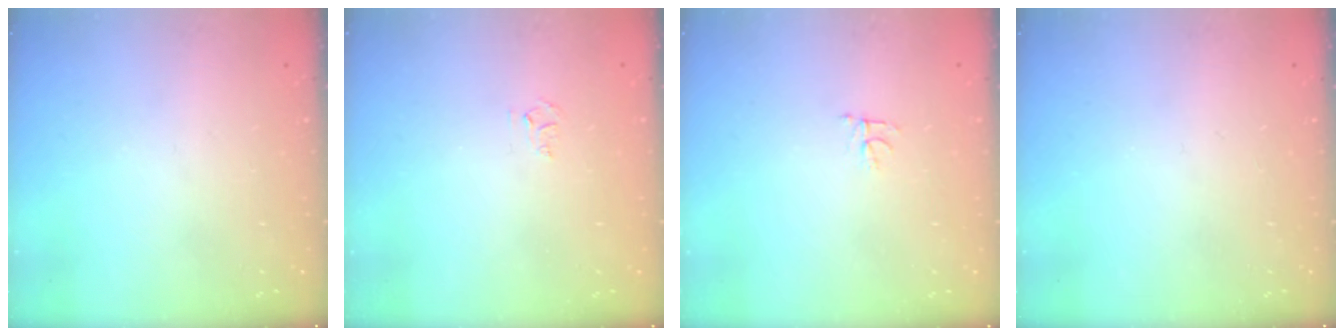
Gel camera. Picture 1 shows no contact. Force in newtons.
{"total": 4.3, "press": 4.3, "slide": 0.6}
{"total": 3.1, "press": 3.1, "slide": 0.2}
{"total": 0.0}